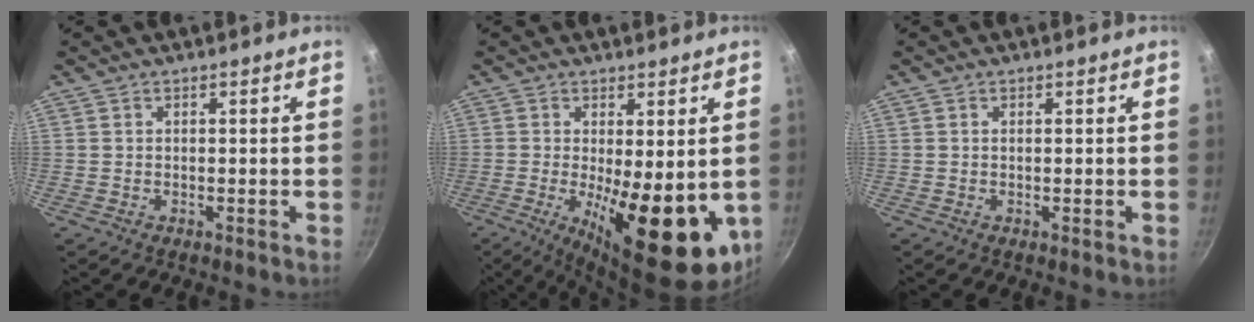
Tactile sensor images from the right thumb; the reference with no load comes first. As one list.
[{"total": 16.6, "force": [-2.5, 6.1, 15.3], "torque": [-0.197, -0.022, -0.024]}, {"total": 0.0}]